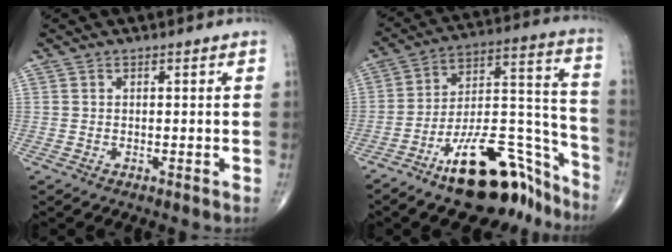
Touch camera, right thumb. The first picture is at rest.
{"total": 20.9, "force": [-14.8, 7.7, 12.5], "torque": [-0.146, 0.127, -0.241]}